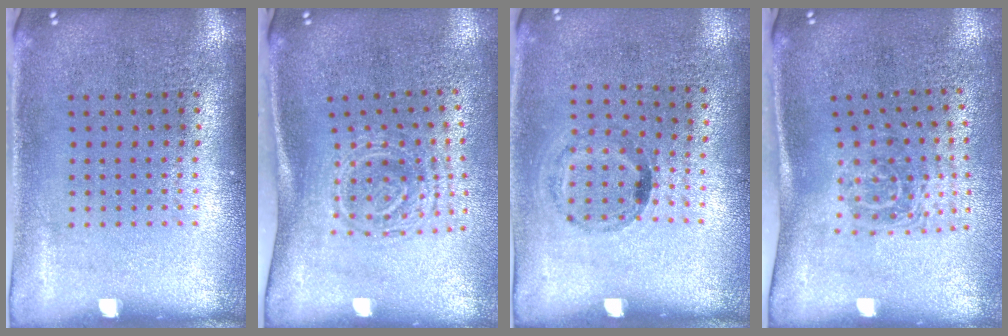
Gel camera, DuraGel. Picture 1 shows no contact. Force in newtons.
{"total": 1.7, "press": 1.2, "slide": 1.2}
{"total": 1.1, "press": 0.6, "slide": 0.9}
{"total": 1.7, "press": 1.2, "slide": 1.2}